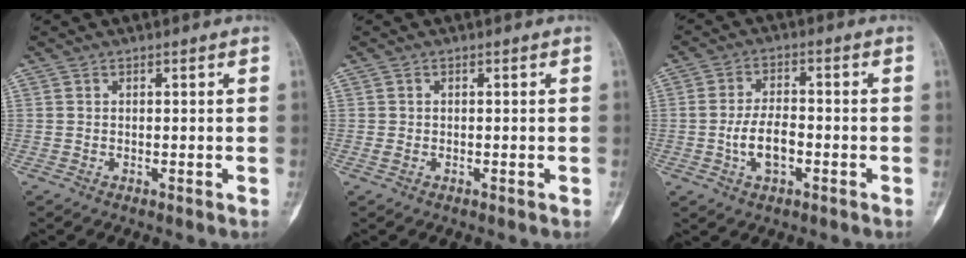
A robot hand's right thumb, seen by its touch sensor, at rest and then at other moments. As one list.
[{"total": 0.9, "force": [-0.3, 0.5, 0.6], "torque": [-0.017, 0.000, -0.004]}, {"total": 6.7, "force": [-1.9, 3.4, 5.4], "torque": [-0.103, 0.017, -0.035]}]